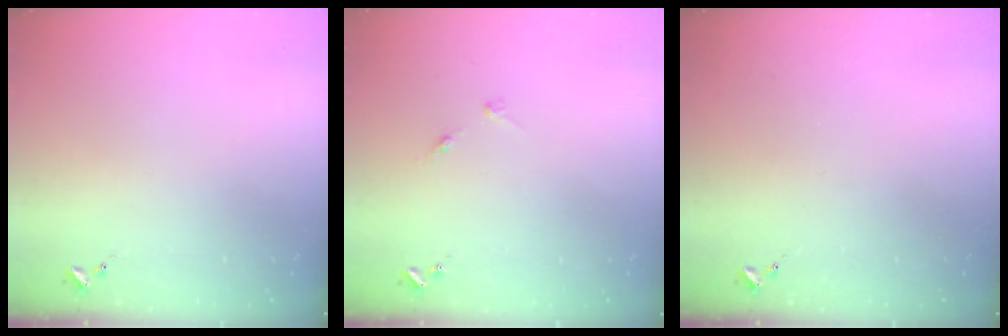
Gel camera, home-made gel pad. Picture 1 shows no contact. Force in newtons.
{"total": 5.1, "press": 5.1, "slide": 0.6}
{"total": 0.0}